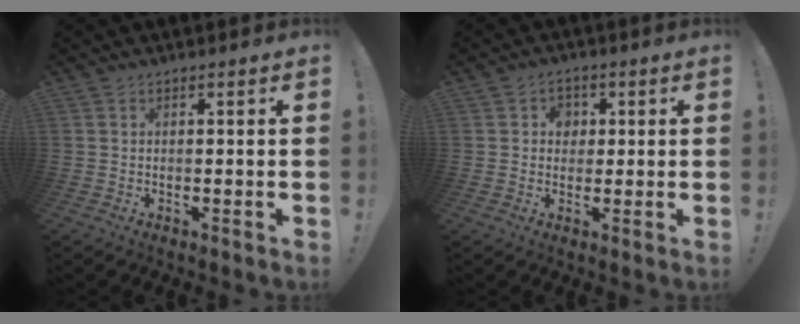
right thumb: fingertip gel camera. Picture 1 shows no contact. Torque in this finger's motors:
{"motor_torque": [0.53, 0.70, 0.16, -0.17, 0.00]}